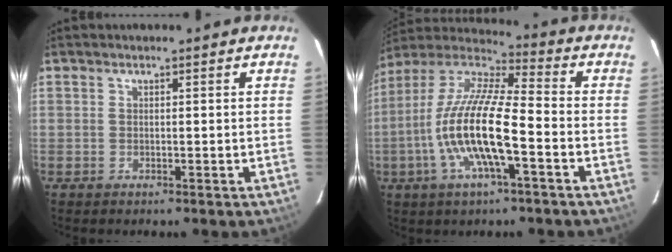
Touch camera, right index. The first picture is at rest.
{"total": 16.8, "force": [-5.1, 3.7, 15.6], "torque": [-0.302, -0.010, -0.106]}